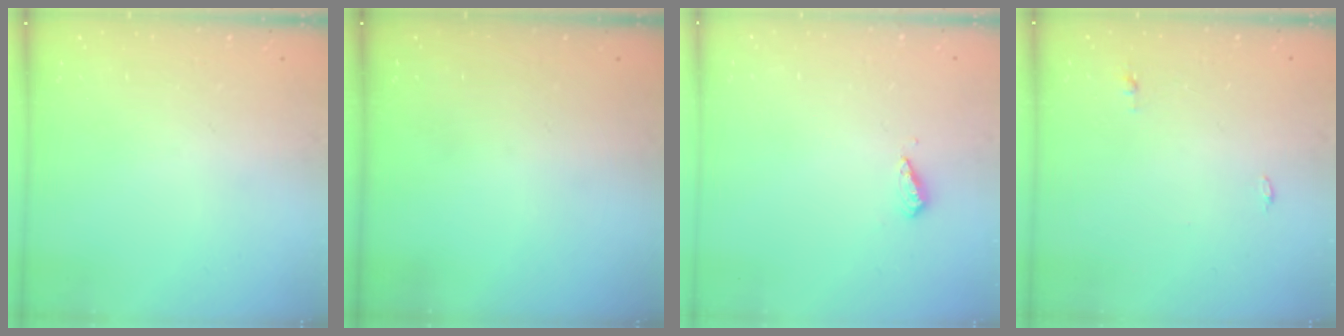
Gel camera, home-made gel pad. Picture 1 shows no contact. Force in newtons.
{"total": 0.0}
{"total": 2.8, "press": 2.8, "slide": 0.7}
{"total": 3.7, "press": 3.3, "slide": 1.7}